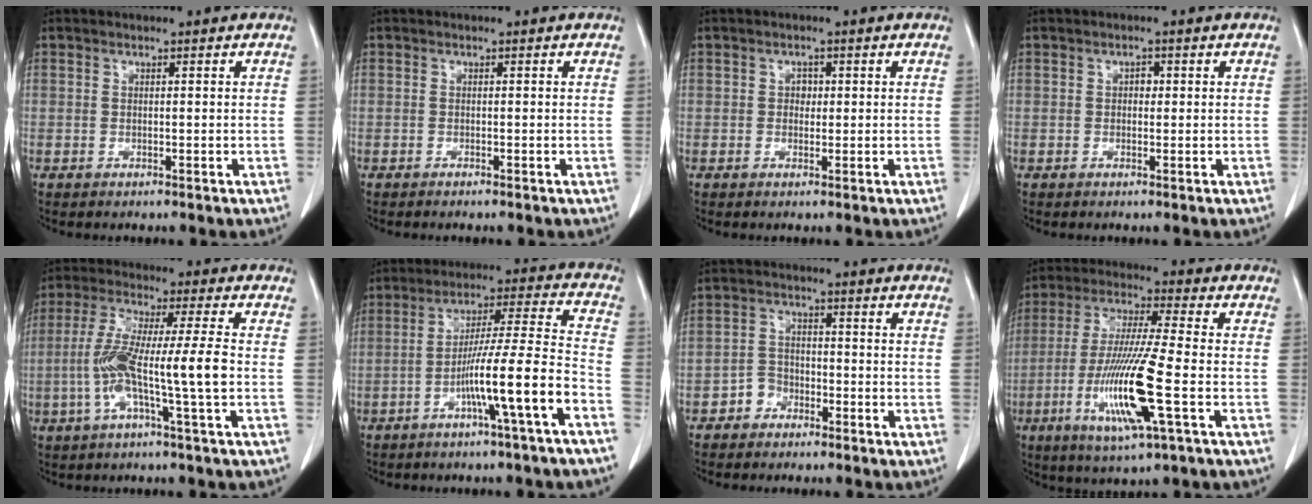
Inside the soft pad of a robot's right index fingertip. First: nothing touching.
{"total": 0.7, "force": [-0.6, 0.0, 0.4], "torque": [-0.010, -0.001, -0.009]}
{"total": 1.4, "force": [0.1, 1.1, 0.8], "torque": [-0.008, 0.004, 0.000]}
{"total": 1.1, "force": [0.1, 0.8, 0.8], "torque": [-0.007, 0.004, -0.001]}
{"total": 10.8, "force": [-2.2, -0.4, 10.5], "torque": [-0.209, 0.008, -0.048]}
{"total": 12.2, "force": [-5.6, -1.1, 10.8], "torque": [-0.185, 0.012, -0.094]}
{"total": 3.3, "force": [-2.2, 2.4, 0.7], "torque": [-0.010, 0.011, -0.045]}
{"total": 14.6, "force": [-4.4, 0.3, 13.9], "torque": [-0.283, -0.022, -0.085]}